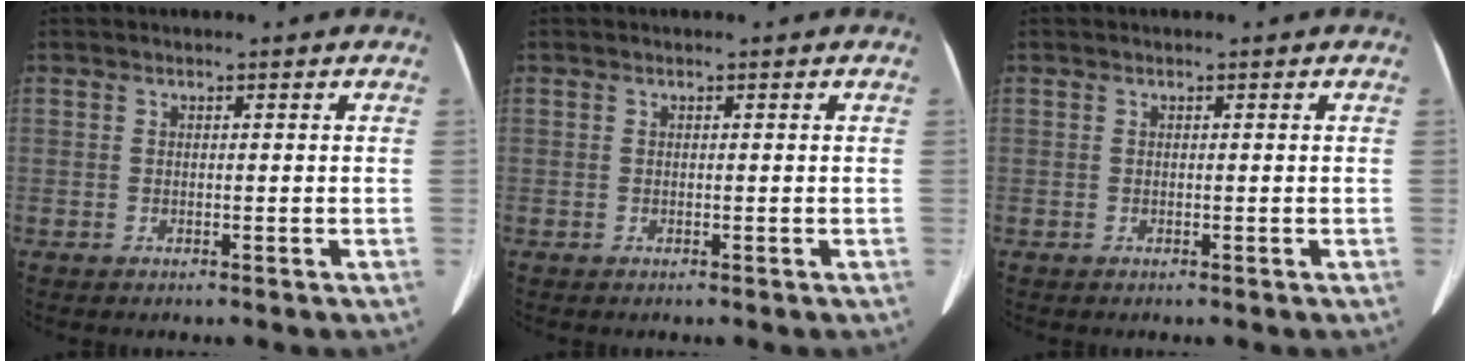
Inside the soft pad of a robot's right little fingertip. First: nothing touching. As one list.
[{"total": 0.0}, {"total": 0.0}]